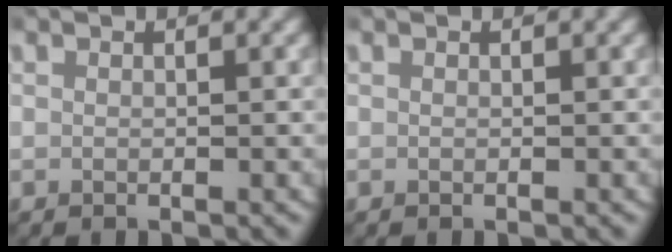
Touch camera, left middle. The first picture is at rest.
{"total": 0.0}